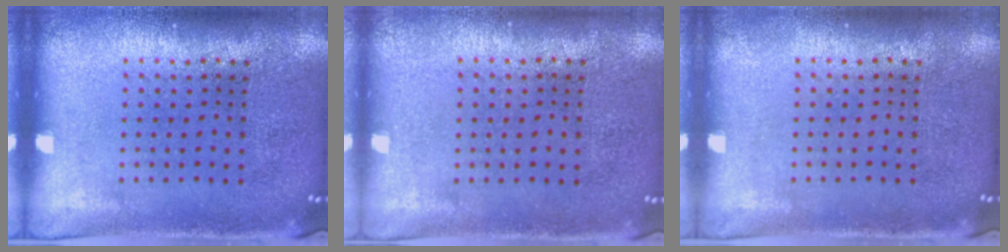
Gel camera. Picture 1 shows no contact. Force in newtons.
{"total": 0.0}
{"total": 0.0}